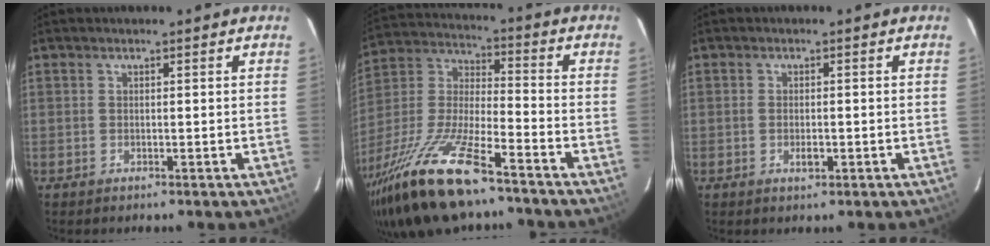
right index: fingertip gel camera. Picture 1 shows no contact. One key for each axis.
{"total": 22.7, "fx": -16.4, "fy": 5.1, "fz": 14.8, "tx": -0.314, "ty": -0.034, "tz": -0.299}
{"total": 2.0, "fx": -0.7, "fy": 1.0, "fz": 1.5, "tx": -0.028, "ty": -0.001, "tz": -0.012}